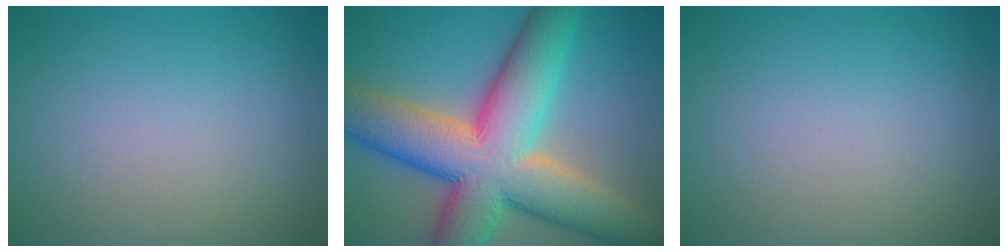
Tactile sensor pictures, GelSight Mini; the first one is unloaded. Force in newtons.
{"total": 15.2, "press": 15.2, "slide": 0.8}
{"total": 0.0}